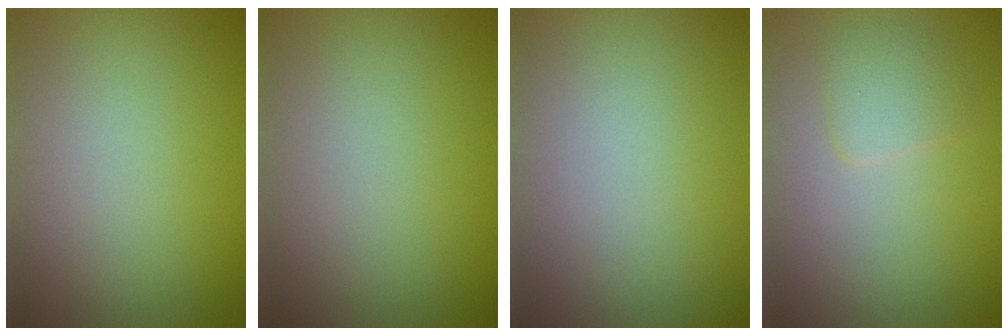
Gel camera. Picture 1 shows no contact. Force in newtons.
{"total": 0.0}
{"total": 0.0}
{"total": 1.6, "press": 1.6, "slide": 0.1}